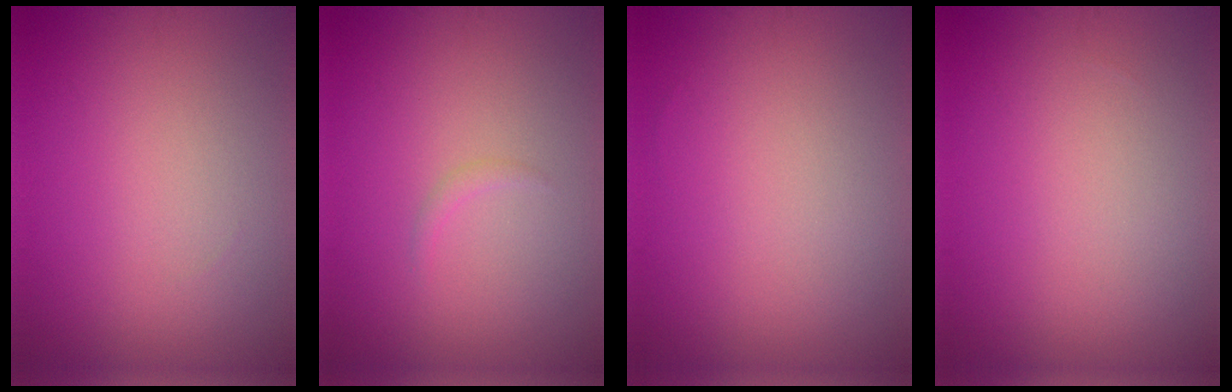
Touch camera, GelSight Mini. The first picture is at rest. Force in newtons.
{"total": 0.7, "press": 0.6, "slide": 0.1}
{"total": 0.0}
{"total": 0.0}